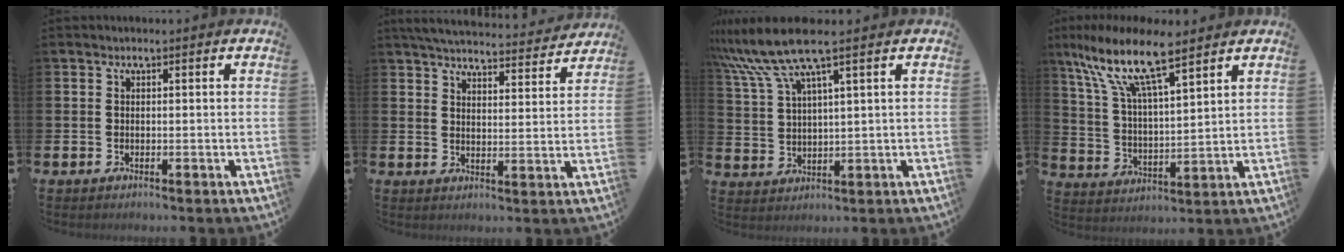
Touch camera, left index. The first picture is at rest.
{"total": 5.6, "force": [5.4, 0.6, 1.0], "torque": [-0.032, -0.042, 0.093]}
{"total": 8.4, "force": [6.3, 0.9, 5.5], "torque": [-0.127, -0.014, 0.112]}
{"total": 11.2, "force": [8.7, 2.5, 6.5], "torque": [-0.148, -0.036, 0.149]}